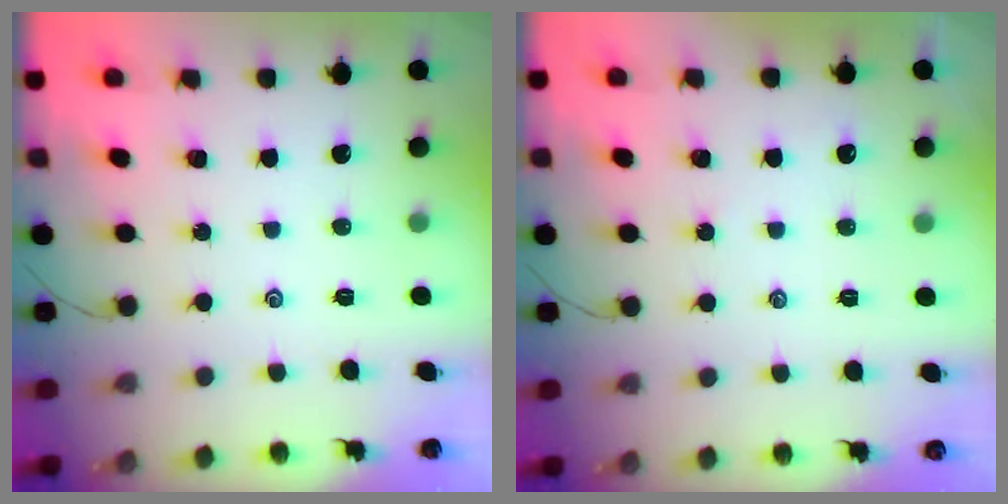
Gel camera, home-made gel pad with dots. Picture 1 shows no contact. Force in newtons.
{"total": 1.7, "press": 1.6, "slide": 0.4}